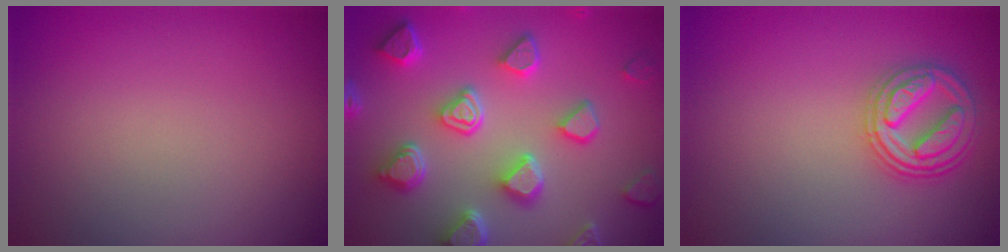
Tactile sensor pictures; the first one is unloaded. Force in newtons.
{"total": 7.1, "press": 5.6, "slide": 4.4}
{"total": 3.9, "press": 3.7, "slide": 1.3}